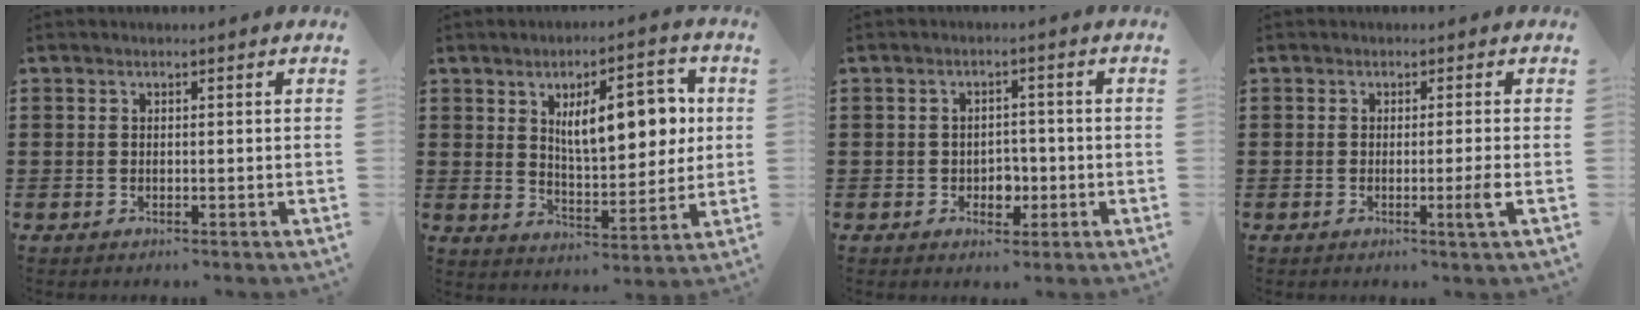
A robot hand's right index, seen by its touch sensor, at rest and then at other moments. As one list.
[{"total": 11.2, "force": [2.9, 4.8, 9.7], "torque": [-0.148, 0.000, 0.043]}, {"total": 2.7, "force": [-0.9, 2.1, 1.4], "torque": [-0.025, -0.001, -0.023]}, {"total": 3.2, "force": [-0.7, -0.7, 3.0], "torque": [-0.049, -0.015, -0.015]}]